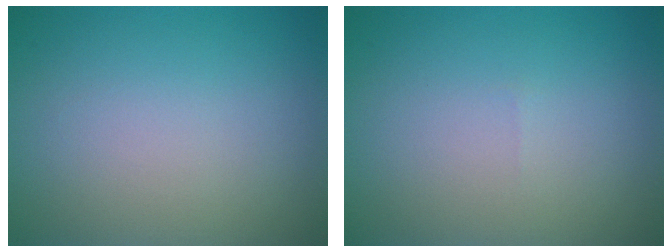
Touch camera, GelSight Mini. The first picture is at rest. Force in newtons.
{"total": 0.0}